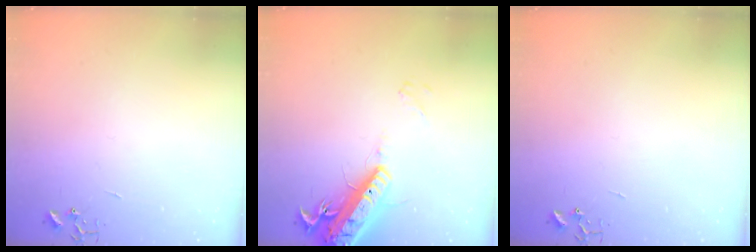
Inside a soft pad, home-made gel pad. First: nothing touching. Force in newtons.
{"total": 19.0, "press": 18.7, "slide": 3.7}
{"total": 0.0}